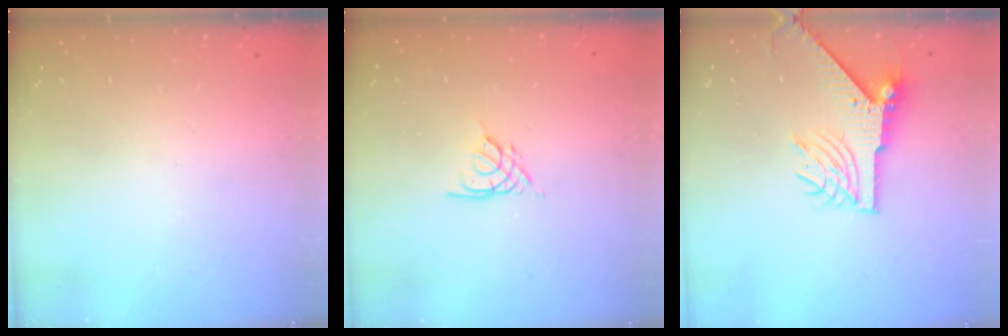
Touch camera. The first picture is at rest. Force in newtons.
{"total": 2.6, "press": 2.6, "slide": 0.6}
{"total": 8.7, "press": 8.6, "slide": 1.2}